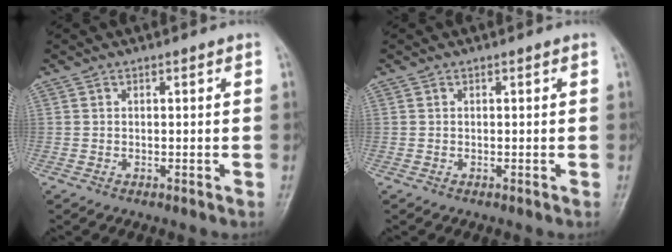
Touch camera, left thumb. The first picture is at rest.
{"total": 0.0}